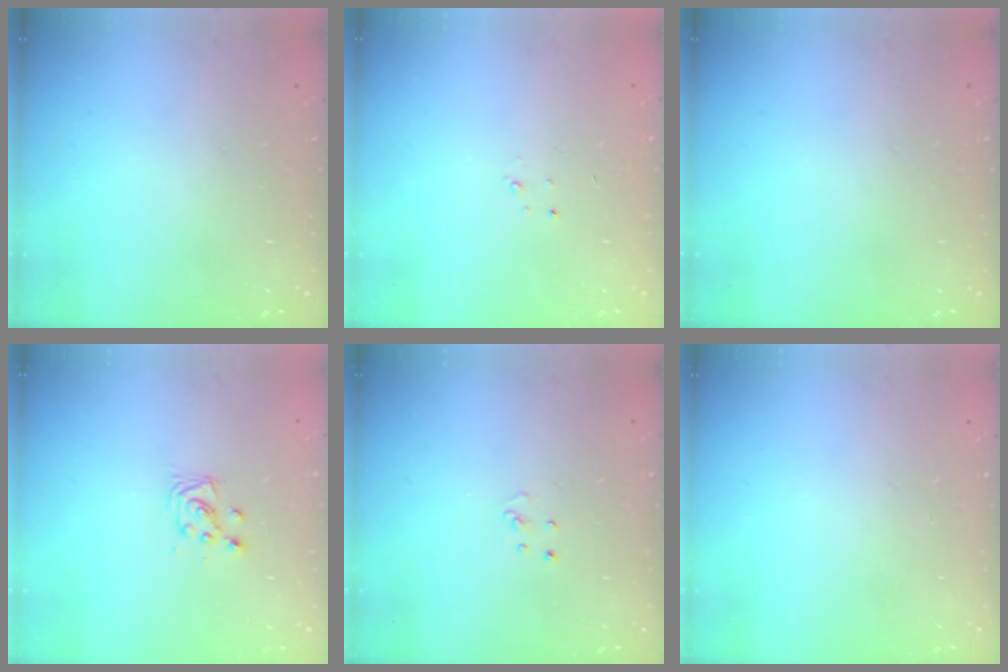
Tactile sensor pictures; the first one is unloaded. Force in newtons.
{"total": 1.5, "press": 1.5, "slide": 0.2}
{"total": 0.0}
{"total": 4.3, "press": 4.2, "slide": 0.5}
{"total": 3.1, "press": 3.1, "slide": 0.2}
{"total": 0.0}